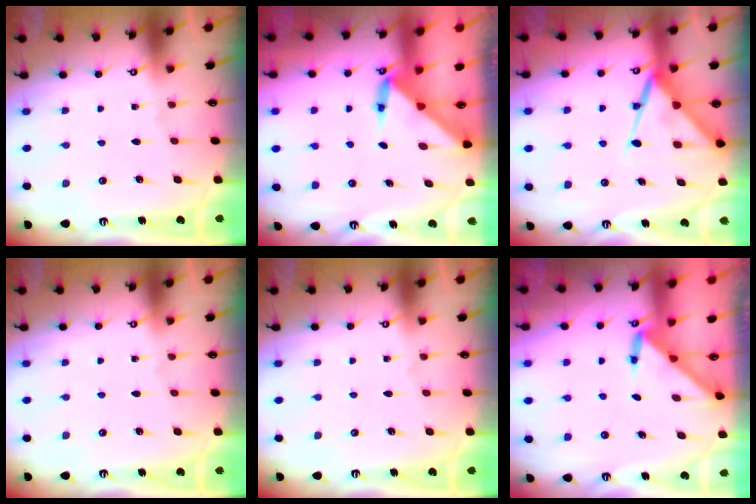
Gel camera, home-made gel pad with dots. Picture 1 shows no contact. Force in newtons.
{"total": 3.5, "press": 3.5, "slide": 0.2}
{"total": 12.5, "press": 12.5, "slide": 1.4}
{"total": 0.0}
{"total": 0.0}
{"total": 3.2, "press": 3.2, "slide": 0.3}